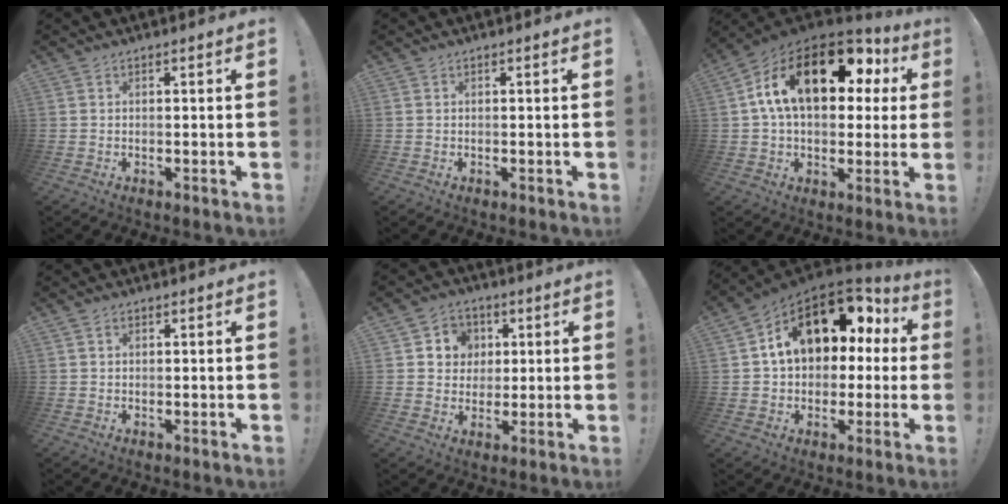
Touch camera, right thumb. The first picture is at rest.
{"total": 0.0}
{"total": 21.2, "force": [7.1, 11.2, 16.6], "torque": [-0.269, -0.016, 0.120]}
{"total": 0.9, "force": [0.4, 0.8, 0.4], "torque": [0.001, 0.001, 0.005]}
{"total": 7.4, "force": [1.2, 7.1, 1.5], "torque": [-0.017, -0.005, 0.026]}
{"total": 17.9, "force": [7.3, 11.0, 12.2], "torque": [-0.183, -0.027, 0.127]}